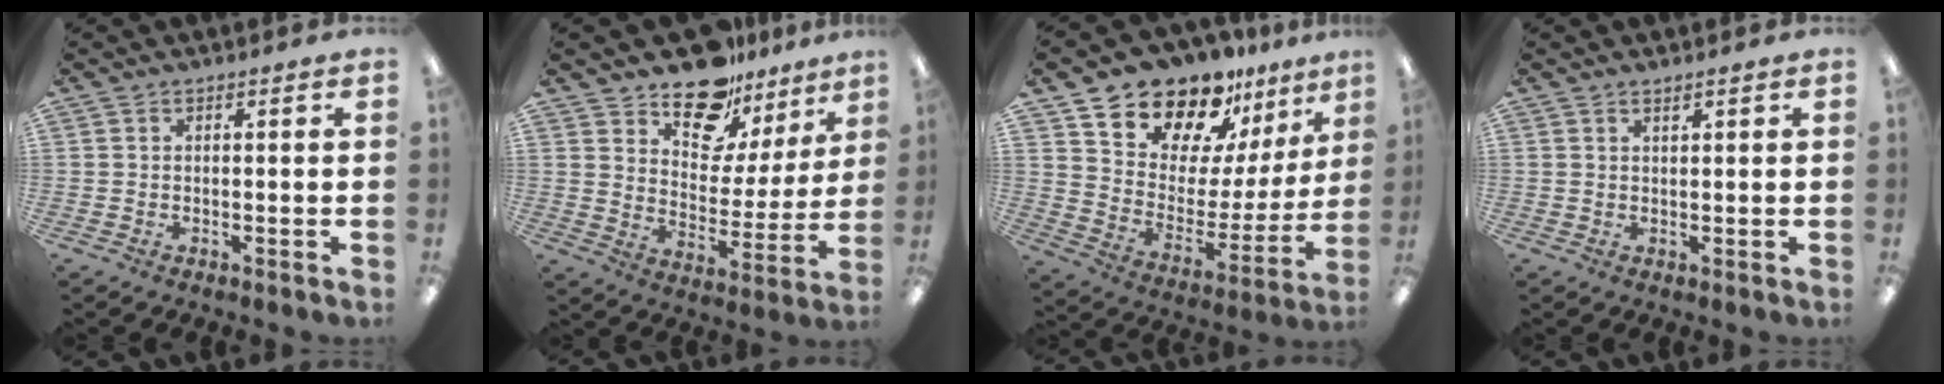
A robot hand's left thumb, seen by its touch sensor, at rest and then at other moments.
{"total": 16.1, "force": [13.0, 7.9, 5.3], "torque": [-0.082, -0.101, 0.234]}
{"total": 16.2, "force": [14.6, 6.4, 2.8], "torque": [-0.077, -0.133, 0.266]}
{"total": 1.0, "force": [1.0, 0.2, 0.3], "torque": [-0.008, -0.001, 0.018]}